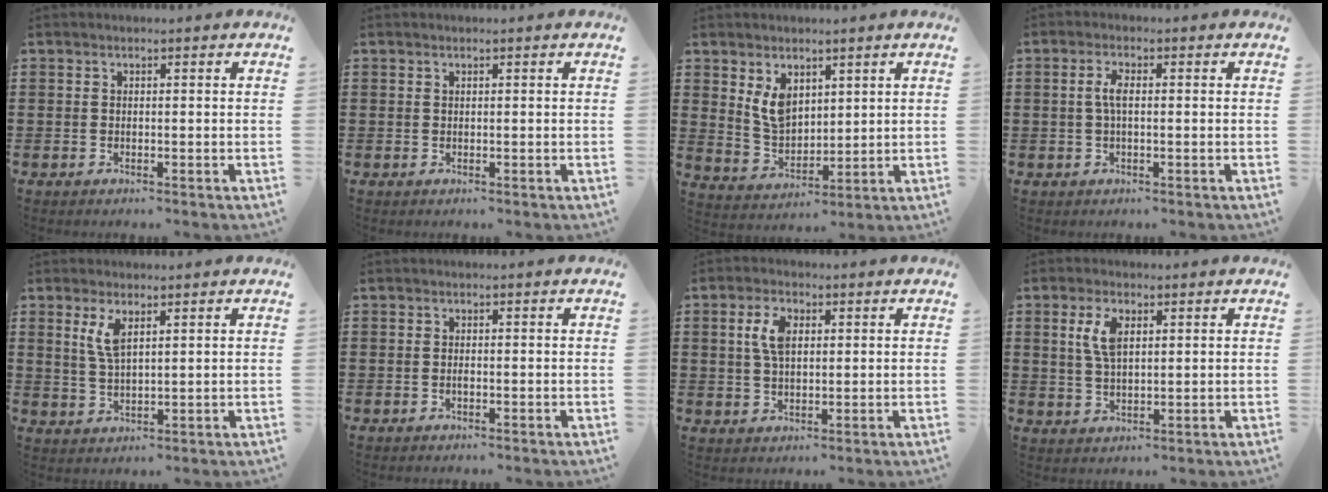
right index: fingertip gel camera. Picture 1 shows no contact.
{"total": 0.0}
{"total": 6.0, "force": [3.0, 3.9, 3.5], "torque": [-0.081, 0.006, 0.057]}
{"total": 2.9, "force": [-0.1, 0.9, 2.7], "torque": [-0.059, 0.000, -0.005]}
{"total": 4.1, "force": [2.0, 1.5, 3.3], "torque": [-0.073, 0.004, 0.034]}
{"total": 0.7, "force": [-0.2, 0.1, 0.7], "torque": [-0.016, -0.008, -0.002]}
{"total": 5.1, "force": [1.3, 2.8, 4.1], "torque": [-0.089, 0.013, 0.021]}
{"total": 5.2, "force": [1.7, 2.4, 4.3], "torque": [-0.093, 0.010, 0.028]}